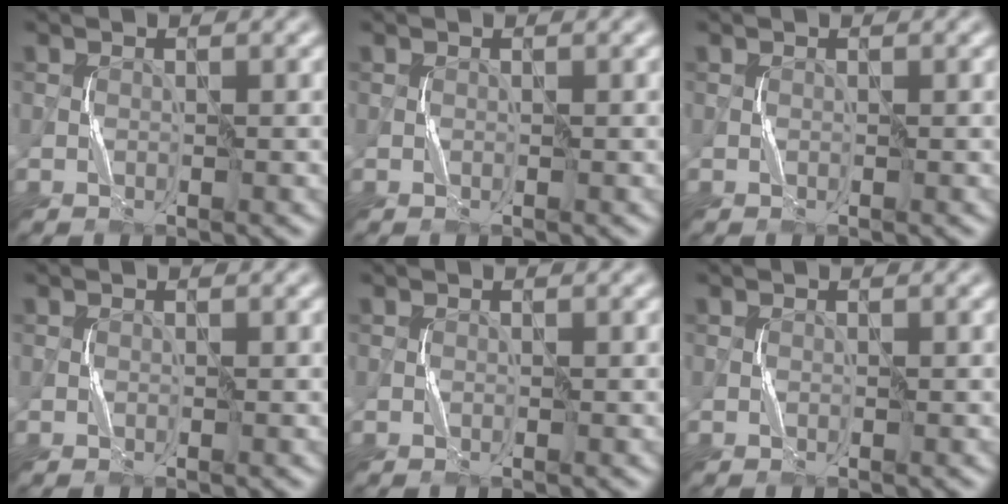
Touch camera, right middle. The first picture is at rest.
{"total": 0.0}
{"total": 0.0}
{"total": 0.0}
{"total": 0.0}
{"total": 0.0}